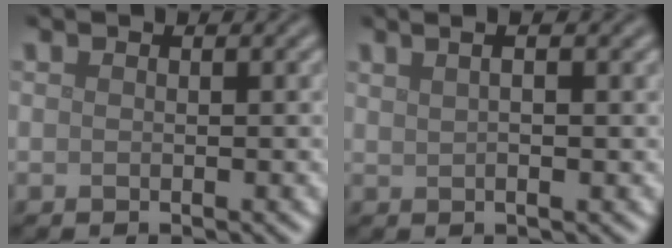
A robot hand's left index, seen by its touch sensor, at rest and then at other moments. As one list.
[{"total": 3.9, "force": [1.8, 1.7, 3.1], "torque": [-0.030, 0.022, 0.005]}]